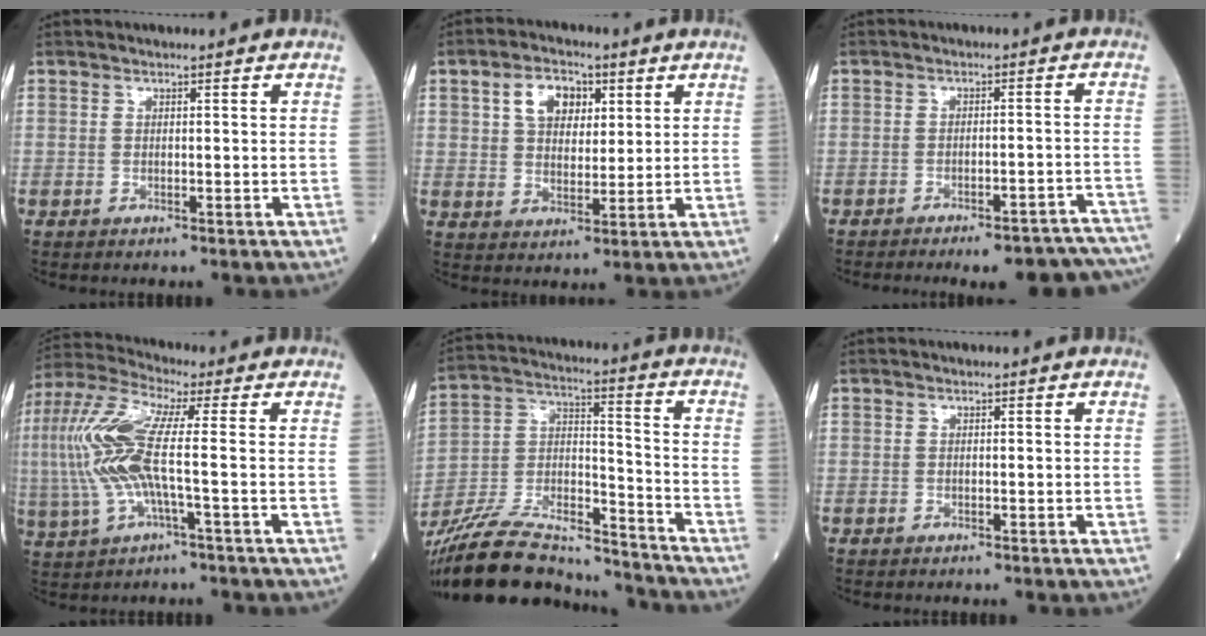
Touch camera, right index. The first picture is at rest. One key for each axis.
{"total": 7.0, "fx": 2.8, "fy": 4.4, "fz": 4.6, "tx": -0.082, "ty": 0.017, "tz": 0.052}
{"total": 14.5, "fx": -13.4, "fy": 1.9, "fz": 5.4, "tx": -0.009, "ty": 0.018, "tz": -0.153}
{"total": 13.3, "fx": -0.1, "fy": 2.1, "fz": 13.1, "tx": -0.307, "ty": 0.017, "tz": -0.008}
{"total": 20.6, "fx": -18.7, "fy": 4.2, "fz": 7.7, "tx": -0.177, "ty": -0.002, "tz": -0.324}
{"total": 0.0}